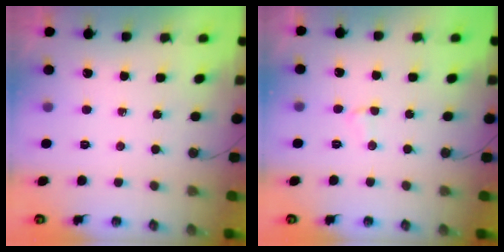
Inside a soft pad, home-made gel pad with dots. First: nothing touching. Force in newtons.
{"total": 2.5, "press": 2.5, "slide": 0.5}